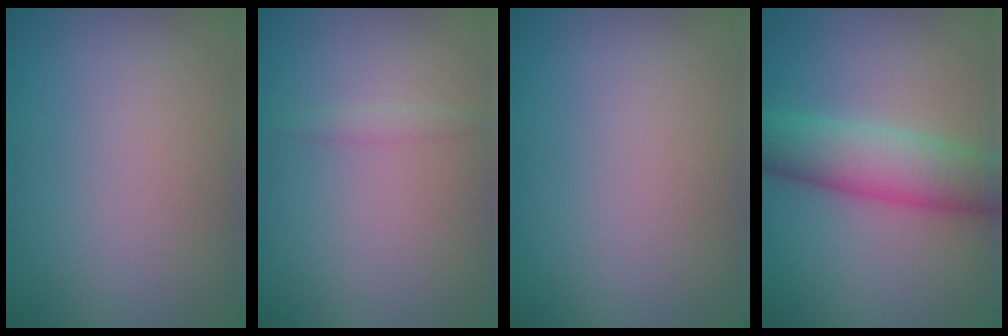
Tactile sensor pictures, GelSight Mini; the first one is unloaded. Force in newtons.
{"total": 0.8, "press": 0.8, "slide": 0.1}
{"total": 0.0}
{"total": 6.2, "press": 6.2, "slide": 0.1}